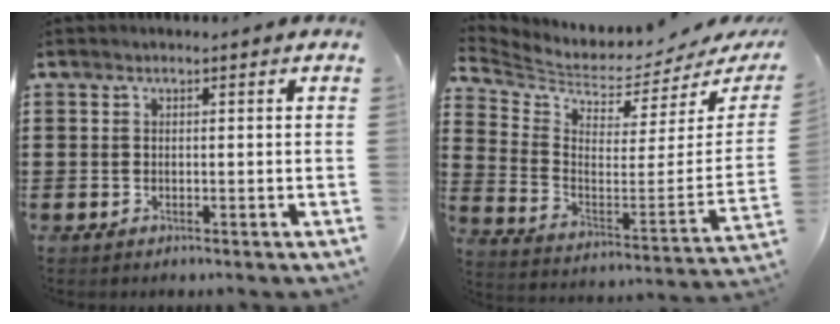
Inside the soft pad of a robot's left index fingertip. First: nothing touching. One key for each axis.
{"total": 2.9, "fx": 2.8, "fy": 0.4, "fz": 0.6, "tx": -0.038, "ty": -0.053, "tz": 0.041}